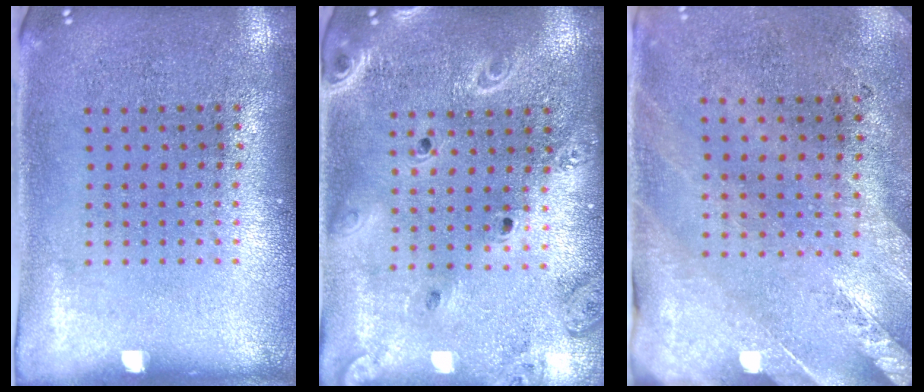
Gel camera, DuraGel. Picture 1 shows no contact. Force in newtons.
{"total": 2.0, "press": 1.9, "slide": 0.7}
{"total": 2.4, "press": 2.1, "slide": 1.3}